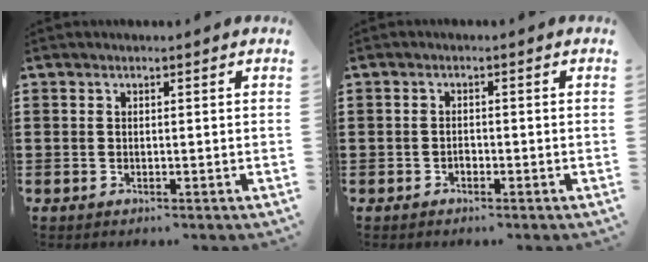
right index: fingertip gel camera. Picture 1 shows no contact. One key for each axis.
{"total": 1.0, "fx": -0.6, "fy": 0.7, "fz": 0.4, "tx": -0.010, "ty": -0.001, "tz": -0.012}